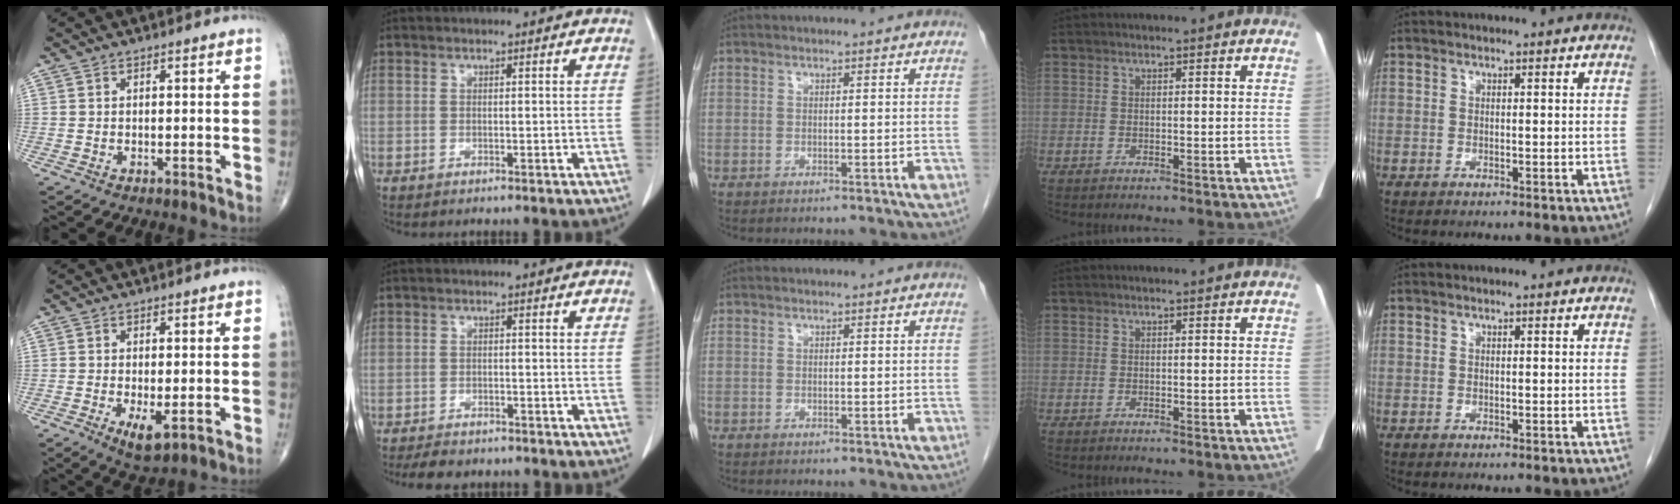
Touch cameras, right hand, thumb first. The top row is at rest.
{"thumb": {"total": 4.3, "force": [-1.3, 1.6, 3.8], "torque": [-0.067, -0.013, -0.016]}, "index": {"total": 4.8, "force": [-4.0, 1.9, 1.6], "torque": [-0.024, -0.004, -0.053]}}